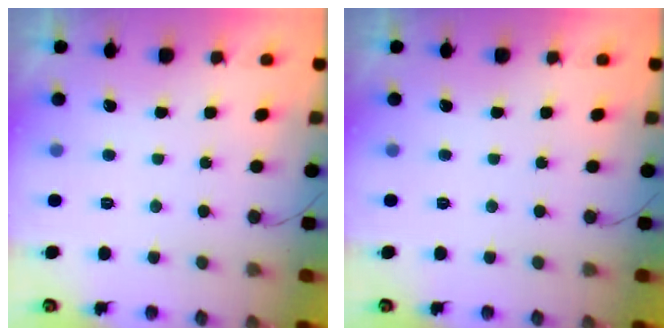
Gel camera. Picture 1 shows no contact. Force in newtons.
{"total": 0.0}